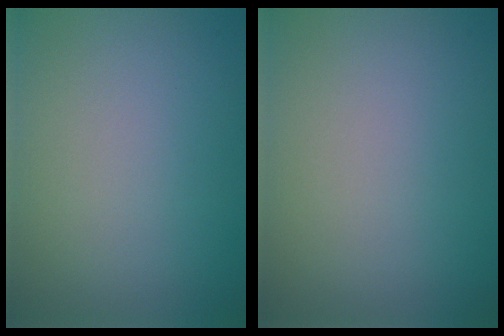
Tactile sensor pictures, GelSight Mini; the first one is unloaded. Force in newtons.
{"total": 0.0}